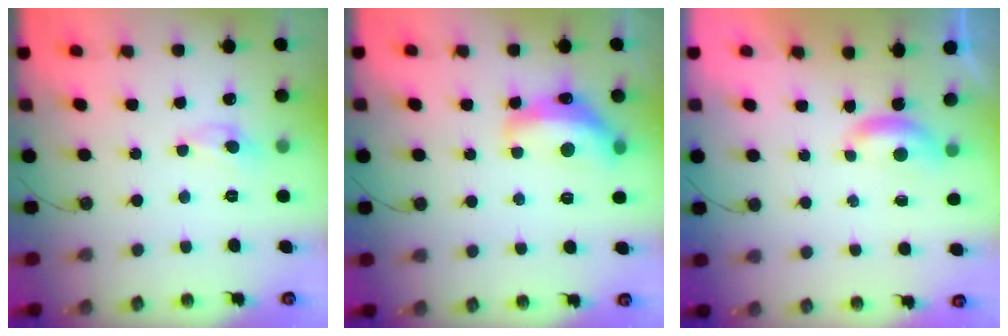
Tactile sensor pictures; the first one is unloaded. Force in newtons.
{"total": 9.1, "press": 9.1, "slide": 0.7}
{"total": 1.8, "press": 1.8, "slide": 0.4}